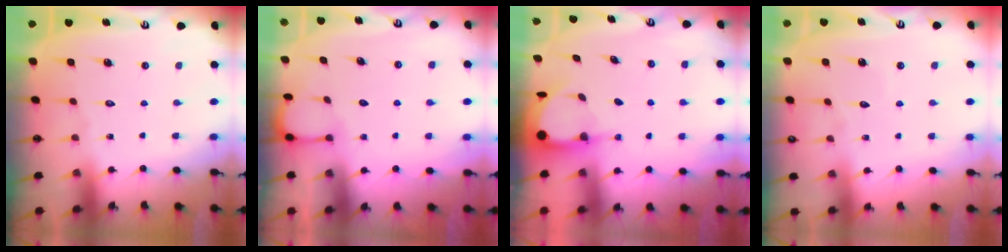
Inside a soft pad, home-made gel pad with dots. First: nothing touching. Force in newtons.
{"total": 2.1, "press": 2.1, "slide": 0.2}
{"total": 3.9, "press": 3.9, "slide": 0.3}
{"total": 3.1, "press": 3.1, "slide": 0.3}